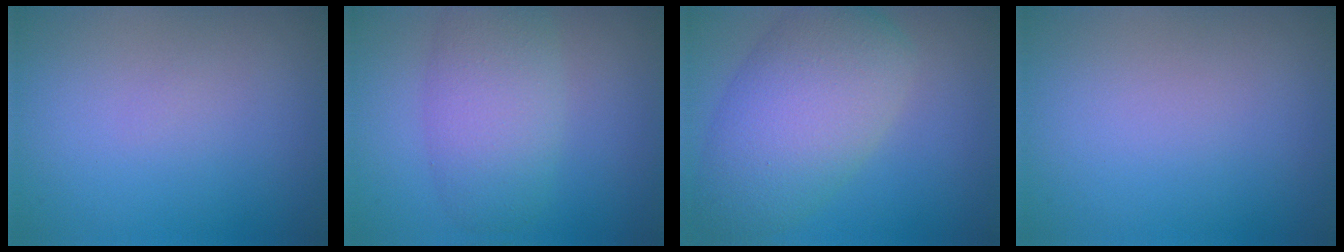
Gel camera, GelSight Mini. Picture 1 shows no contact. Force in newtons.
{"total": 5.0, "press": 5.0, "slide": 0.3}
{"total": 8.2, "press": 8.2, "slide": 0.2}
{"total": 0.0}